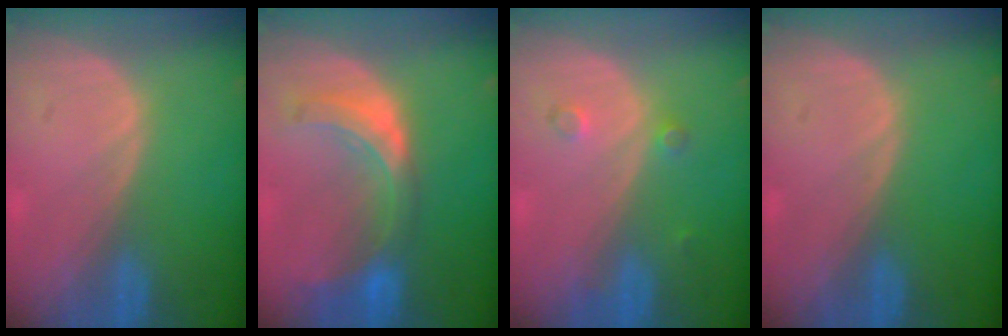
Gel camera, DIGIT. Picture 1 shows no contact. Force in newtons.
{"total": 8.0, "press": 7.1, "slide": 3.8}
{"total": 2.1, "press": 1.8, "slide": 1.1}
{"total": 0.0}